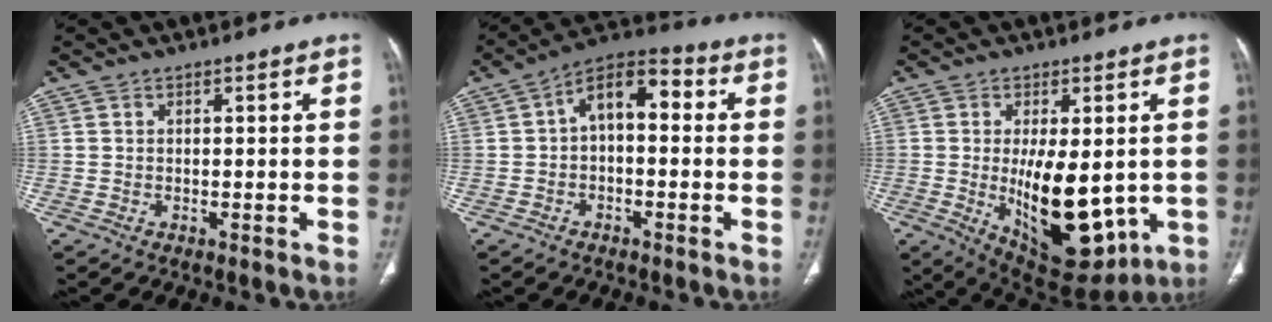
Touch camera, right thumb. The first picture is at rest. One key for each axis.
{"total": 9.5, "fx": 0.6, "fy": 5.4, "fz": 7.7, "tx": -0.102, "ty": 0.037, "tz": -0.005}
{"total": 17.3, "fx": -2.2, "fy": 8.2, "fz": 15.1, "tx": -0.208, "ty": -0.022, "tz": -0.004}